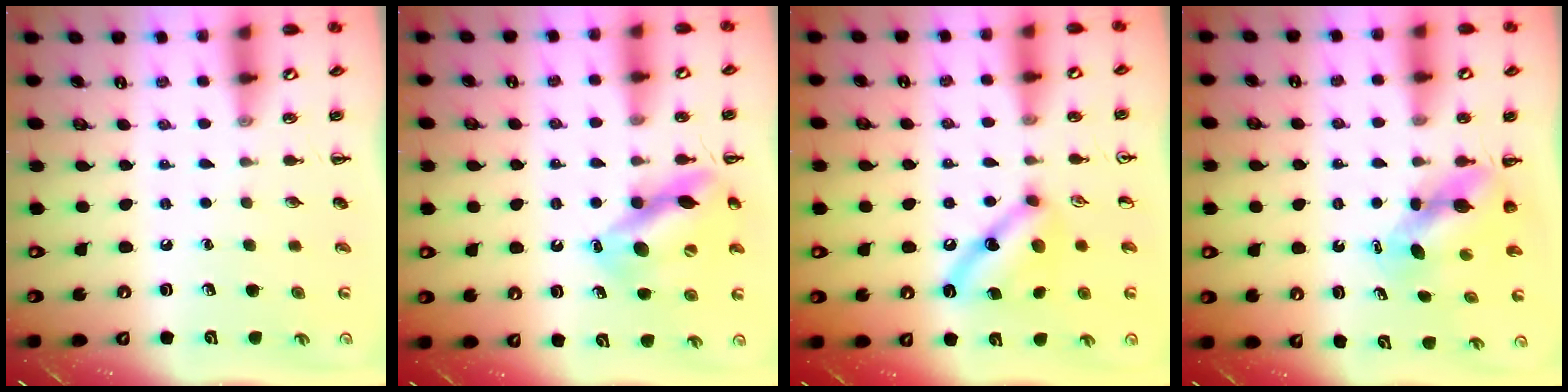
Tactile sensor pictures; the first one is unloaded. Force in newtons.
{"total": 13.3, "press": 12.9, "slide": 3.2}
{"total": 10.3, "press": 10.3, "slide": 0.5}
{"total": 5.8, "press": 5.8, "slide": 0.3}